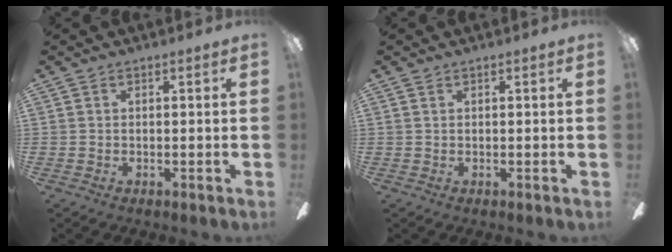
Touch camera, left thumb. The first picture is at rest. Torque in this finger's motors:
{"motor_torque": [0.06, -0.03, -0.01, 0.15, 0.06]}